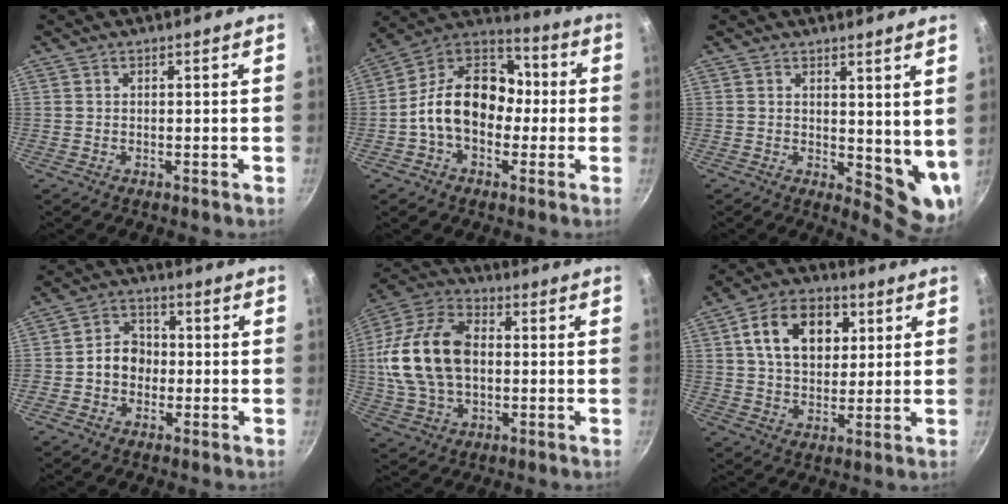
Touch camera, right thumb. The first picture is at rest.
{"total": 17.1, "force": [-1.7, 12.5, 11.5], "torque": [-0.144, 0.051, -0.052]}
{"total": 7.9, "force": [2.9, 4.0, 6.2], "torque": [-0.066, -0.028, 0.044]}
{"total": 6.6, "force": [-1.0, 5.6, 3.5], "torque": [-0.021, 0.019, -0.026]}
{"total": 19.2, "force": [0.6, 12.8, 14.2], "torque": [-0.264, 0.028, 0.004]}
{"total": 14.0, "force": [4.2, 9.8, 9.2], "torque": [-0.121, 0.003, 0.062]}